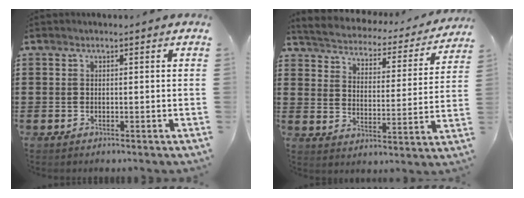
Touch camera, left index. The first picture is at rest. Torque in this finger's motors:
{"motor_torque": [2.14, 0.00, 0.33, 0.02]}